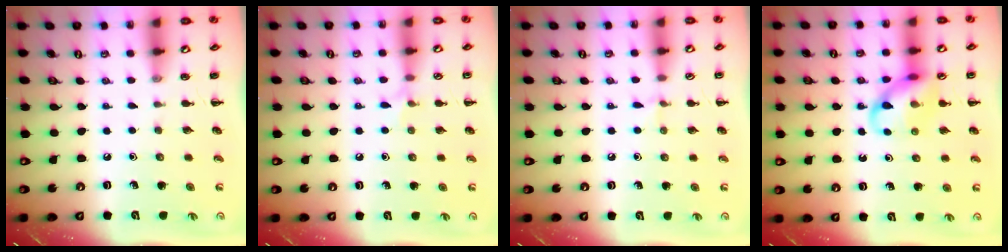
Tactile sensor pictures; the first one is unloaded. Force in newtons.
{"total": 4.8, "press": 4.5, "slide": 1.6}
{"total": 4.1, "press": 3.9, "slide": 1.4}
{"total": 11.6, "press": 11.5, "slide": 1.6}